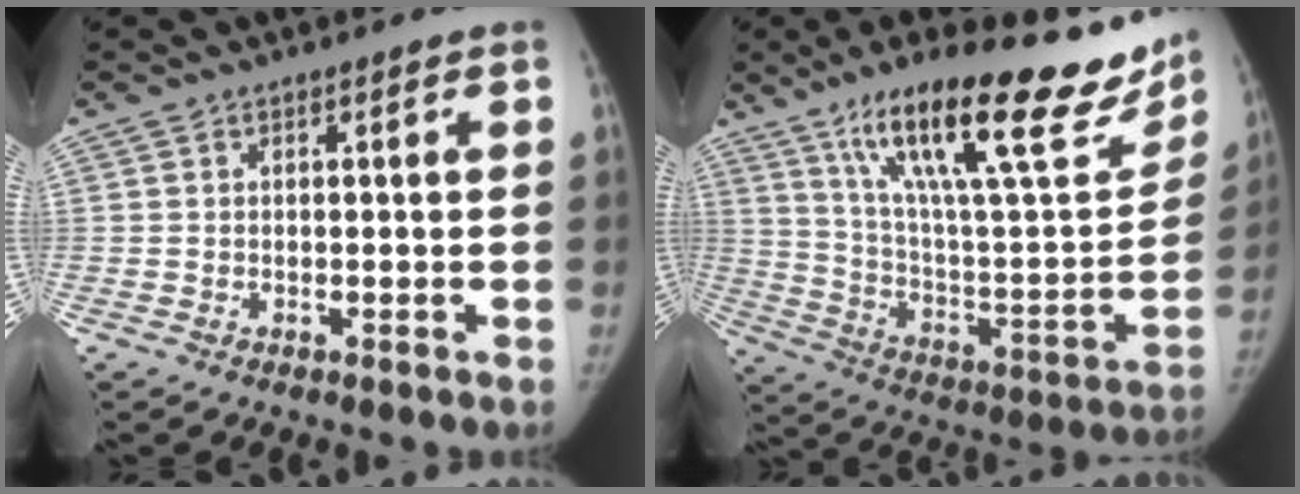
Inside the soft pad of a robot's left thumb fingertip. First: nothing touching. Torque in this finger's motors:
{"motor_torque": [1.23, -0.20, 1.35, -1.43, 0.16]}